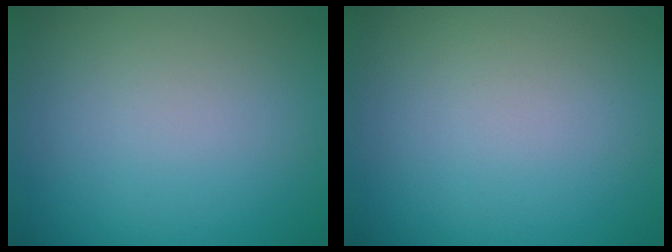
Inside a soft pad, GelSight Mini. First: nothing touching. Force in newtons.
{"total": 0.0}